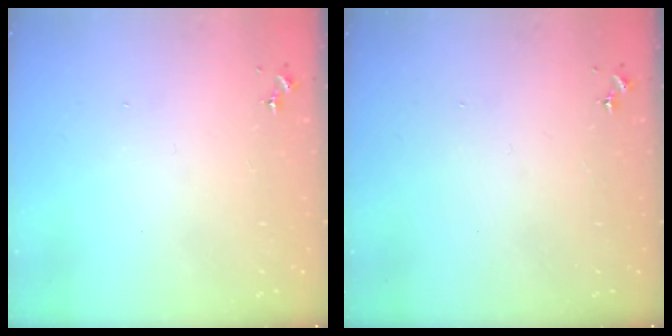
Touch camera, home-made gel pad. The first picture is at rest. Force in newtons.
{"total": 0.0}